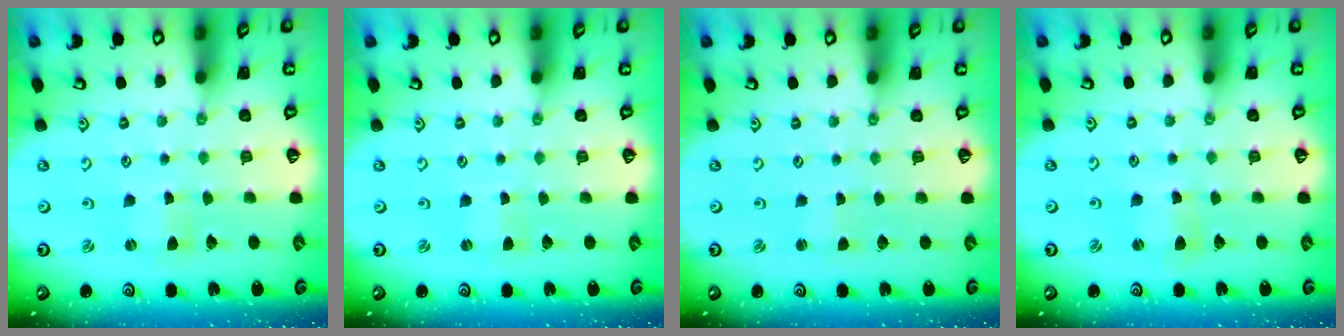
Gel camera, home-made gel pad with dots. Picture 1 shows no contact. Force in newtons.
{"total": 0.0}
{"total": 0.0}
{"total": 2.5, "press": 2.5, "slide": 0.3}